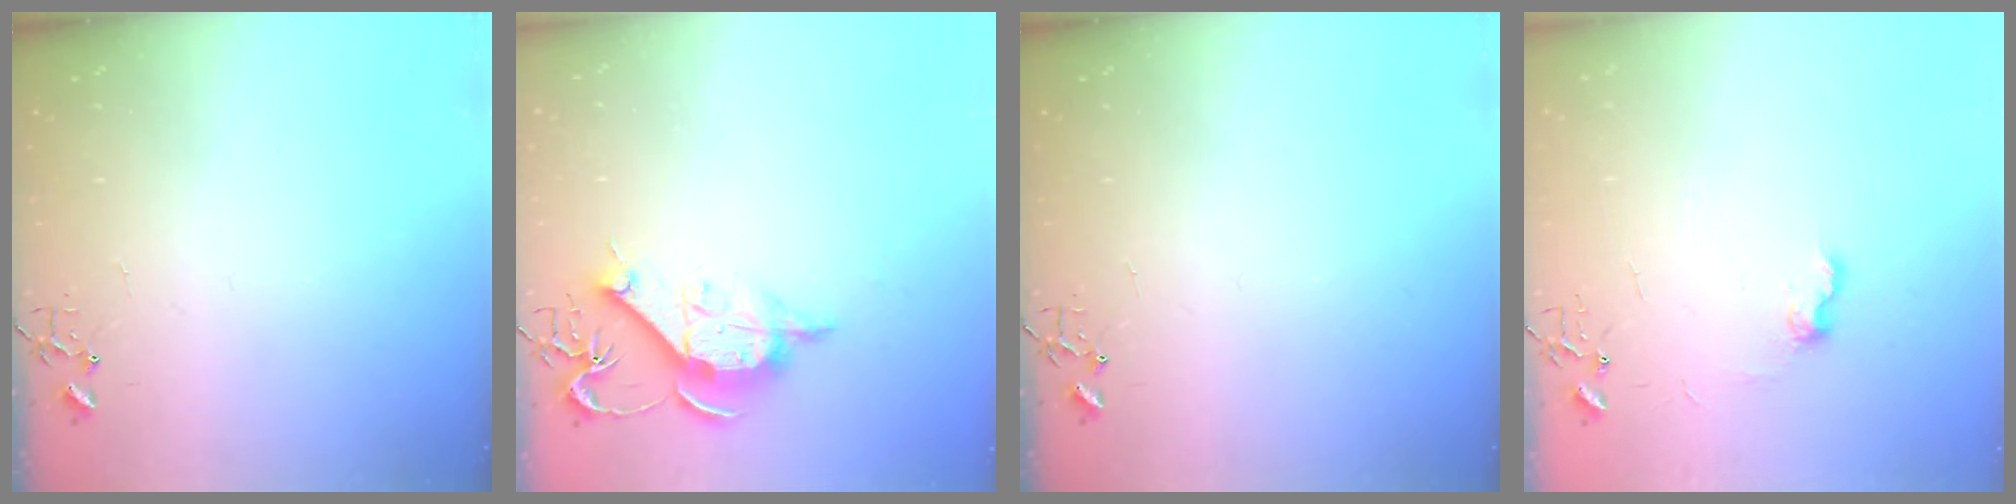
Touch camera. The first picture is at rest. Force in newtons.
{"total": 11.7, "press": 11.7, "slide": 0.6}
{"total": 0.0}
{"total": 7.6, "press": 7.5, "slide": 0.7}